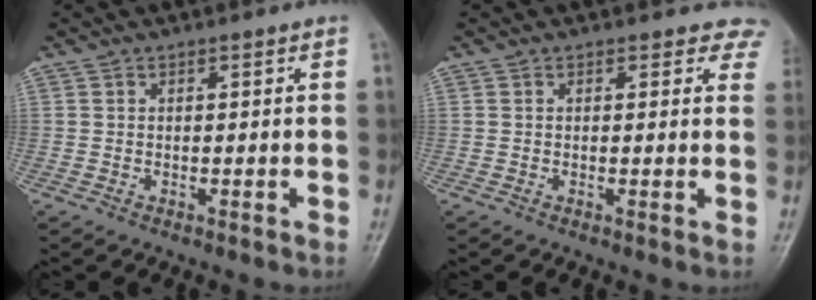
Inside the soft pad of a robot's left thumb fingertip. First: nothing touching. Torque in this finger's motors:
{"motor_torque": [0.01, -0.08, 0.09, 0.34, 0.04]}